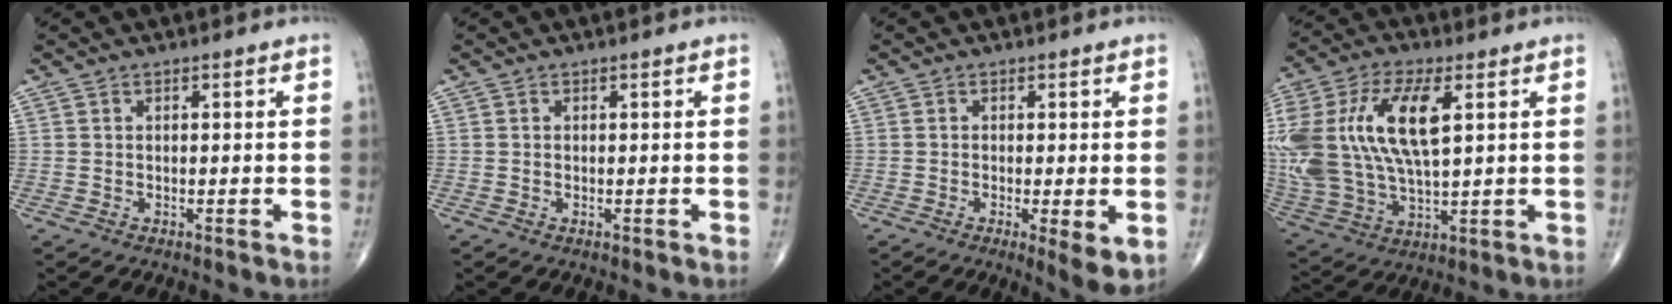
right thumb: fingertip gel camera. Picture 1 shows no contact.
{"total": 0.0}
{"total": 5.2, "force": [-1.1, 1.2, 4.9], "torque": [-0.080, -0.017, -0.019]}
{"total": 23.9, "force": [5.2, 11.2, 20.5], "torque": [-0.469, 0.006, 0.099]}